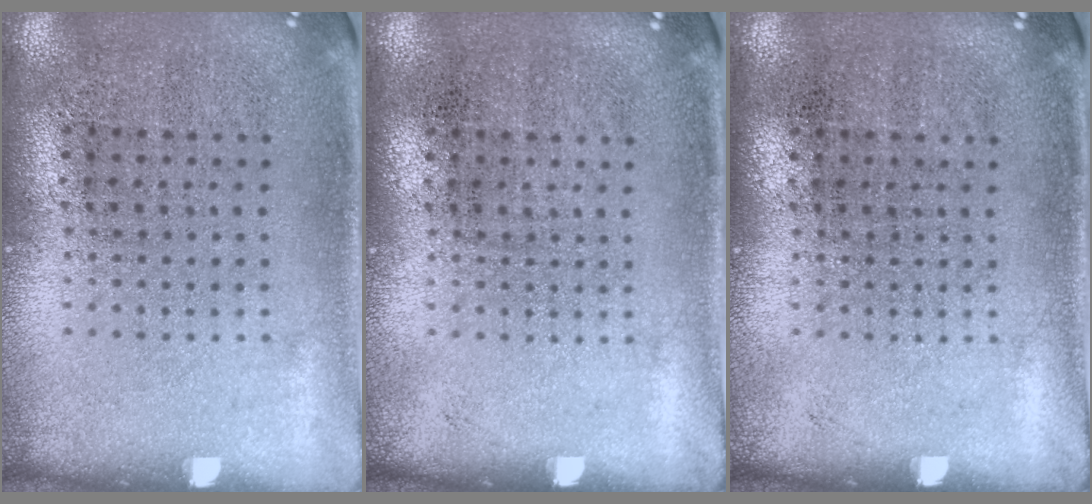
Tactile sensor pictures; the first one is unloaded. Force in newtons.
{"total": 0.0}
{"total": 0.0}